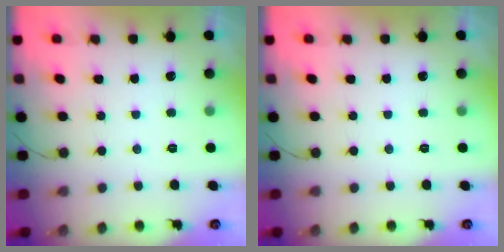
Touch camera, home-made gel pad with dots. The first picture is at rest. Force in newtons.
{"total": 0.0}